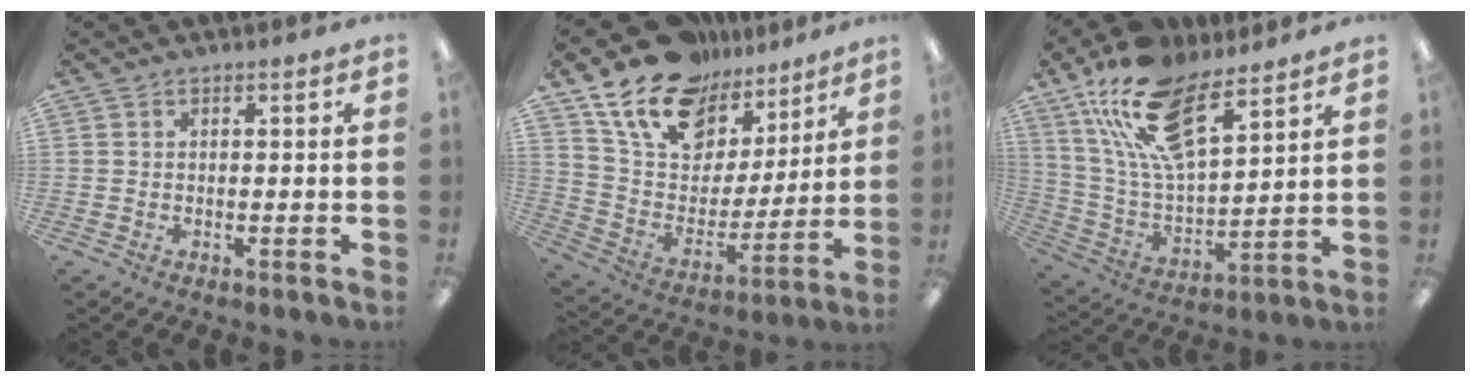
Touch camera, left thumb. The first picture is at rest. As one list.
[{"total": 17.3, "force": [12.5, 10.1, 6.3], "torque": [-0.133, -0.081, 0.228]}, {"total": 20.3, "force": [13.3, 8.1, 13.0], "torque": [-0.273, -0.060, 0.235]}]